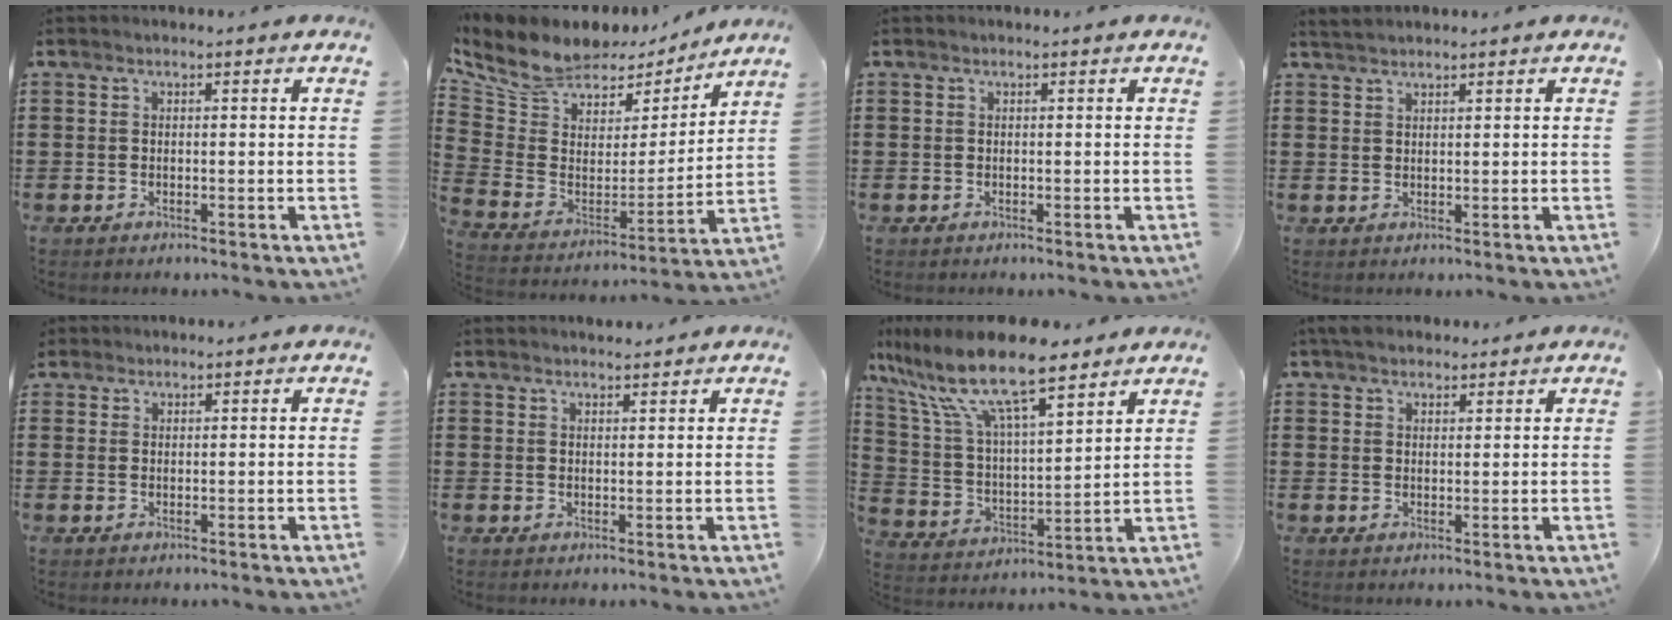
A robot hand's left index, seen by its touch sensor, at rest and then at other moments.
{"total": 8.2, "force": [6.6, 4.5, 1.7], "torque": [-0.080, -0.041, 0.119]}
{"total": 0.0}
{"total": 1.6, "force": [1.5, 0.1, 0.4], "torque": [-0.009, 0.001, 0.030]}
{"total": 1.3, "force": [1.2, 0.5, 0.0], "torque": [-0.003, 0.002, 0.023]}
{"total": 1.8, "force": [1.7, 0.2, 0.1], "torque": [-0.005, 0.002, 0.035]}
{"total": 12.5, "force": [9.6, 2.8, 7.5], "torque": [-0.188, -0.044, 0.166]}
{"total": 3.3, "force": [2.8, 1.4, 1.0], "torque": [-0.027, 0.005, 0.055]}